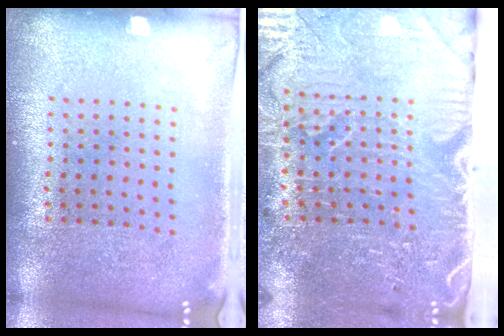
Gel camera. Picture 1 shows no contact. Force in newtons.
{"total": 5.3, "press": 4.4, "slide": 2.9}